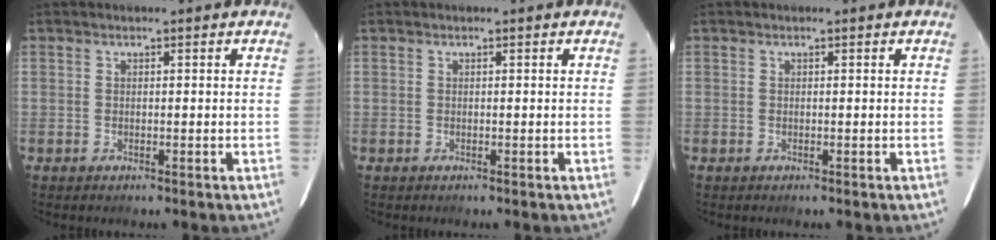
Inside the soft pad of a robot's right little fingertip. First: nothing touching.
{"total": 0.0}
{"total": 0.0}